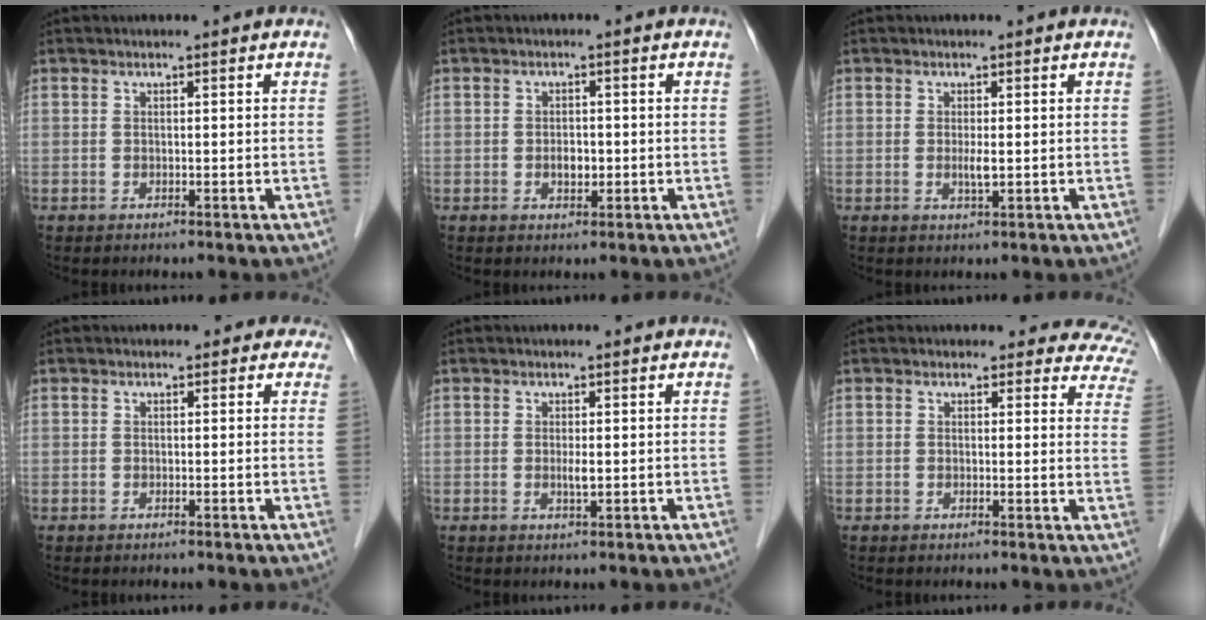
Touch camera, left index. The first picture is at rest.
{"total": 2.2, "force": [-0.7, 1.3, 1.7], "torque": [-0.028, -0.002, -0.009]}
{"total": 1.7, "force": [-0.3, 0.2, 1.7], "torque": [-0.036, -0.008, -0.004]}
{"total": 1.3, "force": [0.6, 1.1, 0.2], "torque": [0.012, -0.005, -0.012]}
{"total": 1.5, "force": [-0.2, 0.2, 1.5], "torque": [-0.028, -0.007, -0.003]}
{"total": 9.5, "force": [8.4, 4.0, 1.4], "torque": [0.038, -0.031, 0.043]}